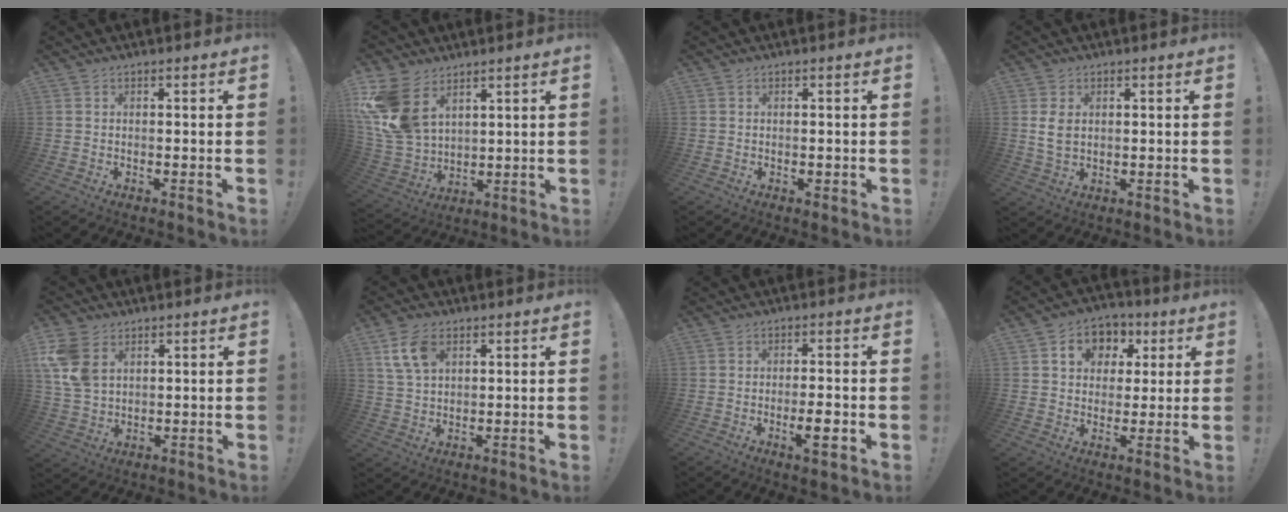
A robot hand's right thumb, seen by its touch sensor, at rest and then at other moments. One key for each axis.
{"total": 15.6, "fx": 7.2, "fy": 10.8, "fz": 8.8, "tx": -0.190, "ty": -0.038, "tz": 0.144}
{"total": 0.7, "fx": 0.0, "fy": 0.6, "fz": 0.4, "tx": -0.004, "ty": 0.001, "tz": 0.000}
{"total": 4.6, "fx": 1.1, "fy": 3.2, "fz": 3.2, "tx": -0.065, "ty": -0.001, "tz": 0.018}
{"total": 11.5, "fx": 4.6, "fy": 7.9, "fz": 6.9, "tx": -0.141, "ty": -0.008, "tz": 0.093}
{"total": 8.6, "fx": 4.0, "fy": 5.4, "fz": 5.4, "tx": -0.104, "ty": -0.004, "tz": 0.079}
{"total": 5.9, "fx": -2.1, "fy": 0.9, "fz": 5.4, "tx": -0.077, "ty": -0.001, "tz": -0.033}
{"total": 9.9, "fx": 3.2, "fy": 8.5, "fz": 4.0, "tx": -0.059, "ty": -0.004, "tz": 0.063}